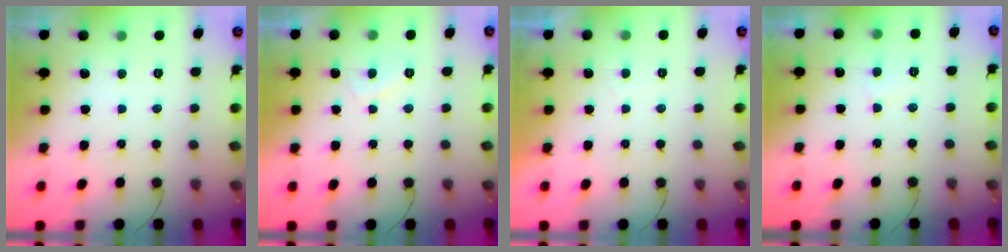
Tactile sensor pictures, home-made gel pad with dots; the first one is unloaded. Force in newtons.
{"total": 1.8, "press": 1.7, "slide": 0.7}
{"total": 0.7, "press": 0.4, "slide": 0.6}
{"total": 2.7, "press": 2.7, "slide": 0.3}